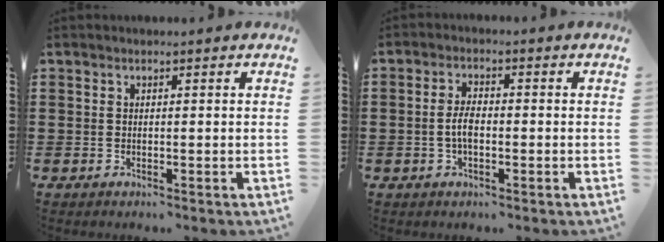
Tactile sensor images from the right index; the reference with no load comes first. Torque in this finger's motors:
{"motor_torque": [1.06, 1.08, 0.11, 0.04]}